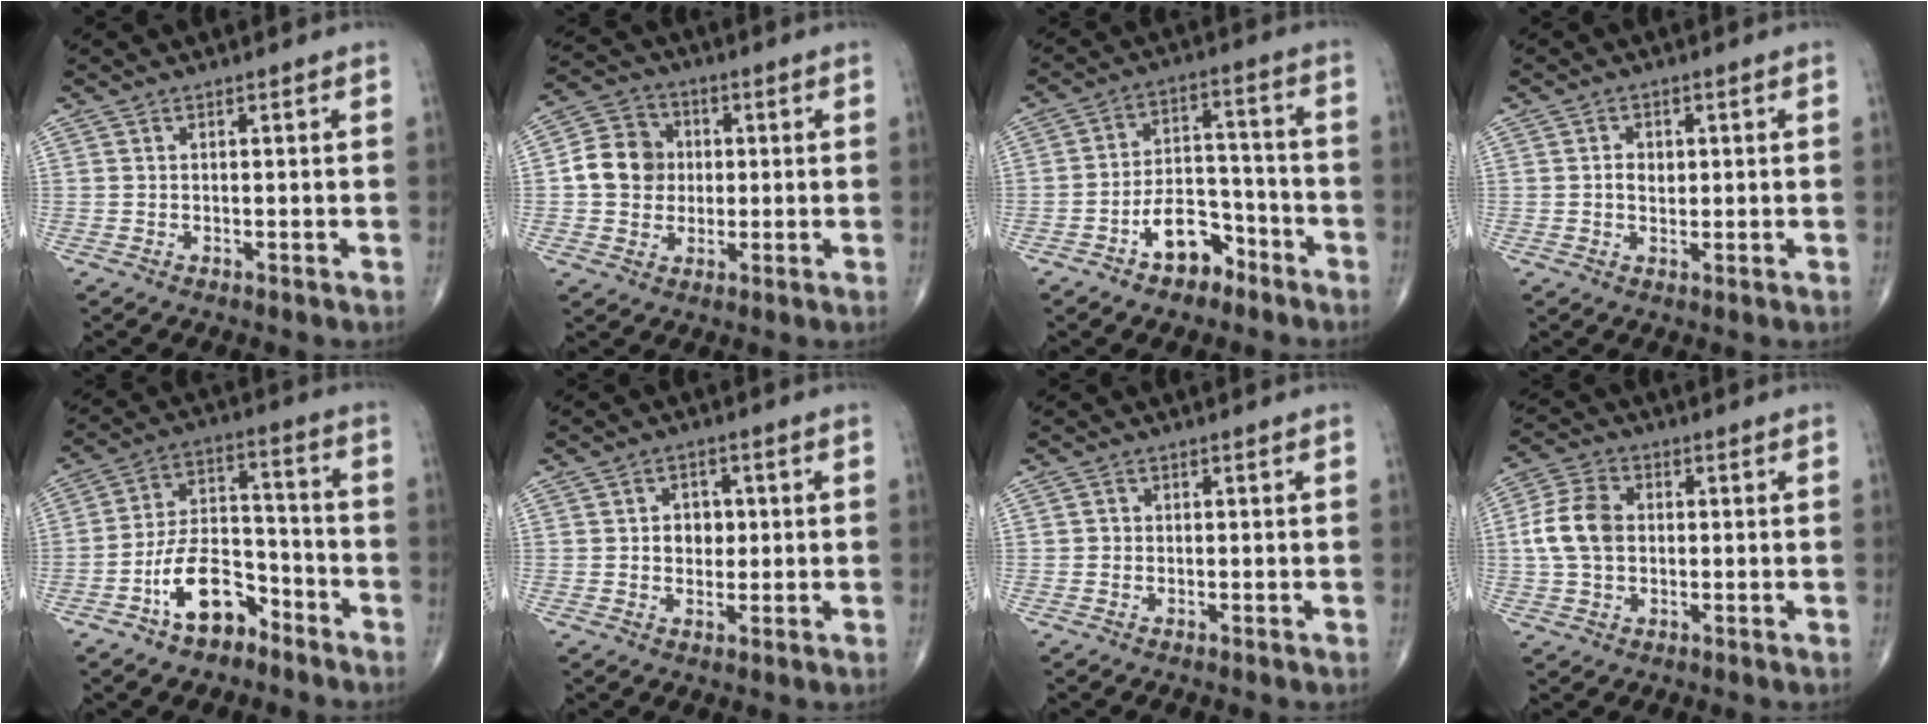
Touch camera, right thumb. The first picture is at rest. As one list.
[{"total": 9.6, "force": [0.3, 8.6, 4.4], "torque": [-0.054, 0.015, -0.005]}, {"total": 9.1, "force": [-5.3, 5.5, 5.0], "torque": [-0.057, 0.055, -0.087]}, {"total": 3.0, "force": [0.3, 2.3, 1.9], "torque": [-0.017, 0.002, 0.004]}, {"total": 11.8, "force": [-6.7, 6.6, 7.1], "torque": [-0.110, 0.066, -0.123]}, {"total": 4.8, "force": [0.5, 3.9, 2.9], "torque": [-0.013, 0.003, 0.005]}, {"total": 1.1, "force": [-0.2, 1.1, 0.2], "torque": [0.001, 0.003, -0.005]}, {"total": 8.8, "force": [0.3, 6.4, 6.1], "torque": [-0.117, 0.016, -0.001]}]